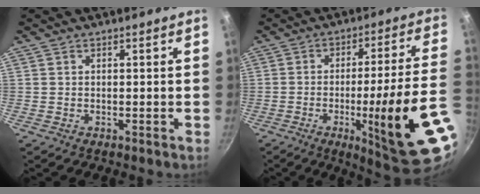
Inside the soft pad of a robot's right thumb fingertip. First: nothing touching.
{"total": 22.5, "force": [-6.1, 3.0, 21.5], "torque": [-0.281, 0.009, -0.074]}